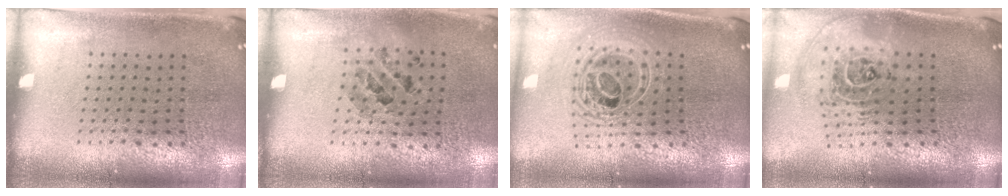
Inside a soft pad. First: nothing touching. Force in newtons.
{"total": 0.8, "press": 0.8, "slide": 0.0}
{"total": 2.3, "press": 1.8, "slide": 1.5}
{"total": 2.5, "press": 1.8, "slide": 1.6}